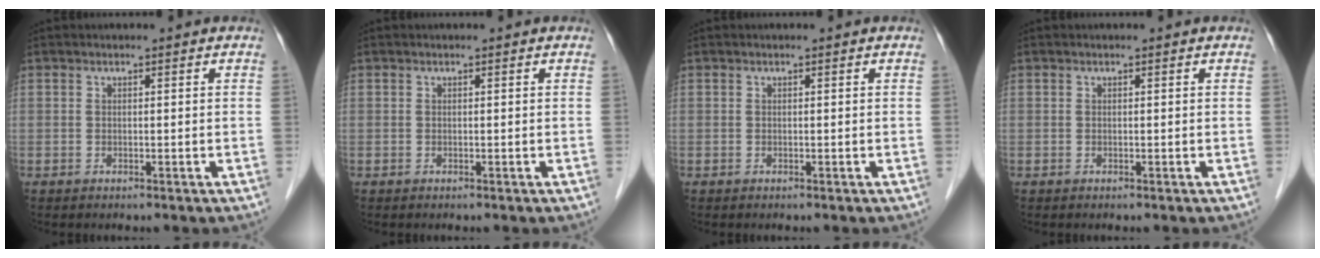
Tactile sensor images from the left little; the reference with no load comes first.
{"total": 0.0}
{"total": 0.0}
{"total": 0.0}